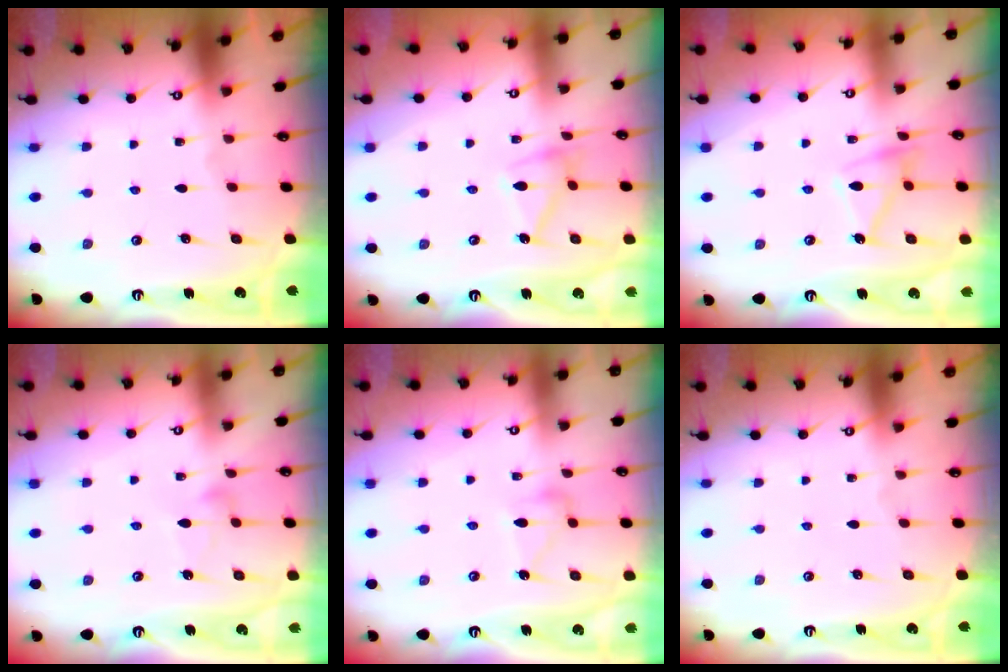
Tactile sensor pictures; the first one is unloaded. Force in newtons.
{"total": 12.3, "press": 12.3, "slide": 0.2}
{"total": 12.4, "press": 12.3, "slide": 0.7}
{"total": 4.8, "press": 4.7, "slide": 0.3}
{"total": 9.6, "press": 9.6, "slide": 0.4}
{"total": 0.0}